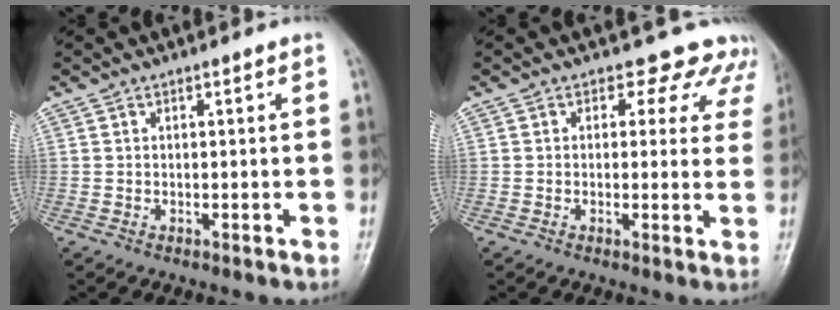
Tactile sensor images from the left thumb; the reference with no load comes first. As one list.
[{"total": 8.3, "force": [6.5, 5.0, 1.4], "torque": [0.040, -0.022, 0.046]}]